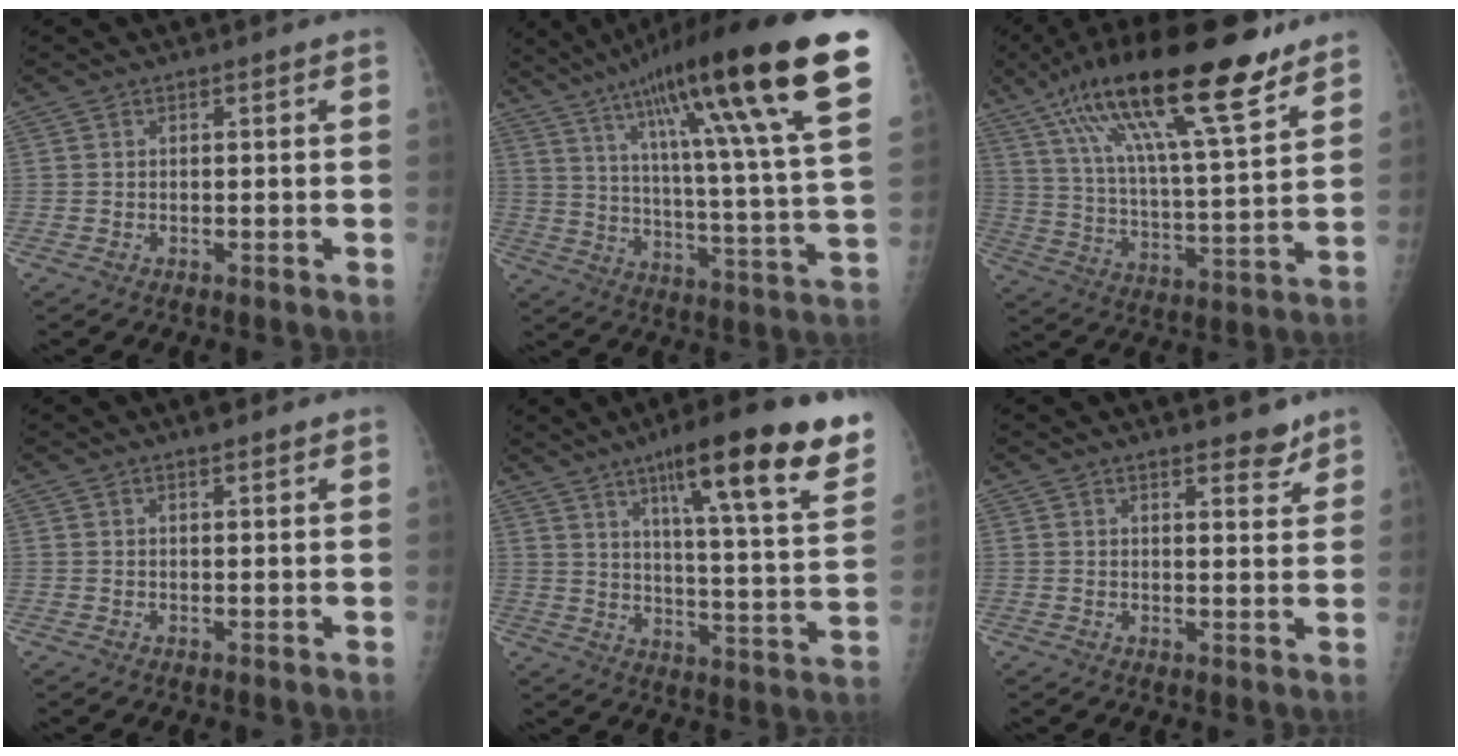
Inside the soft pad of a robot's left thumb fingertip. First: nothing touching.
{"total": 30.7, "force": [18.1, 3.1, 24.5], "torque": [-0.359, -0.053, 0.279]}
{"total": 23.8, "force": [14.9, 5.4, 17.8], "torque": [-0.294, -0.039, 0.254]}
{"total": 1.9, "force": [1.5, 0.5, 1.1], "torque": [-0.013, -0.007, 0.021]}
{"total": 22.8, "force": [13.8, 3.2, 17.9], "torque": [-0.235, -0.049, 0.200]}
{"total": 4.6, "force": [3.8, 1.3, 2.2], "torque": [-0.011, -0.025, 0.051]}